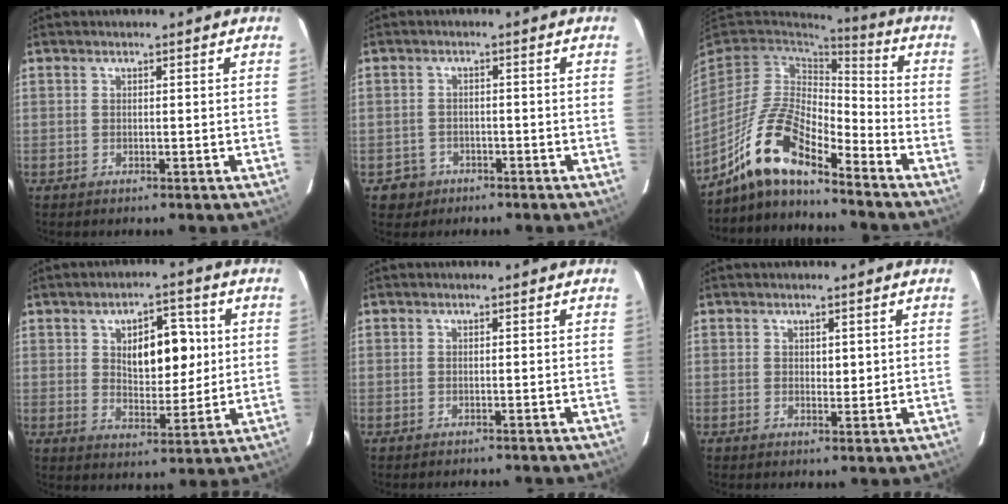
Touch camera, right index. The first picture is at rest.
{"total": 3.0, "force": [-1.5, 2.6, -0.2], "torque": [0.004, 0.013, -0.021]}
{"total": 12.1, "force": [-9.2, 3.4, 7.1], "torque": [-0.145, 0.024, -0.169]}
{"total": 9.2, "force": [2.1, 4.3, 7.8], "torque": [-0.114, 0.010, 0.039]}
{"total": 2.2, "force": [-2.1, 0.7, 0.2], "torque": [0.001, -0.003, -0.024]}
{"total": 1.4, "force": [0.5, 0.8, 1.0], "torque": [-0.011, -0.004, 0.008]}